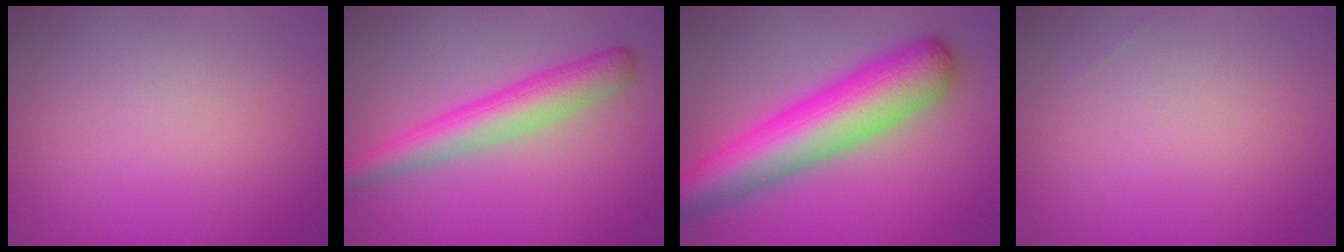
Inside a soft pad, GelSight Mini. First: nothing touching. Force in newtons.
{"total": 4.6, "press": 4.6, "slide": 0.1}
{"total": 9.1, "press": 9.1, "slide": 0.4}
{"total": 0.0}